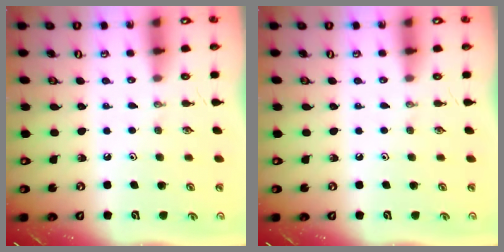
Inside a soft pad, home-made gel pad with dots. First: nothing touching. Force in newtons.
{"total": 0.0}